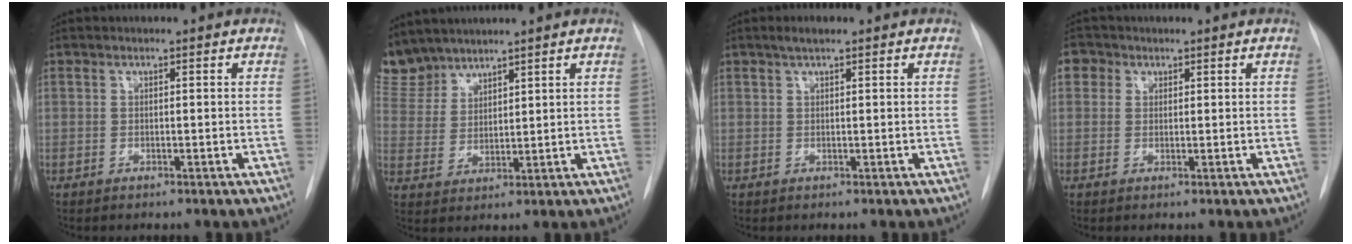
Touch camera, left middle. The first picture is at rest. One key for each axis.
{"total": 7.1, "fx": 6.7, "fy": 2.3, "fz": 0.2, "tx": -0.009, "ty": 0.006, "tz": 0.150}
{"total": 1.7, "fx": 1.2, "fy": 0.3, "fz": 1.2, "tx": -0.026, "ty": 0.006, "tz": 0.022}
{"total": 2.4, "fx": 1.0, "fy": 2.2, "fz": 0.5, "tx": 0.001, "ty": 0.006, "tz": 0.009}